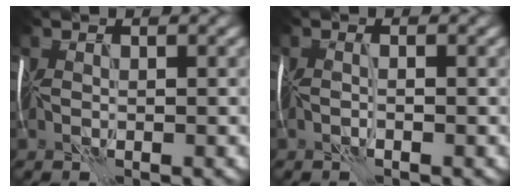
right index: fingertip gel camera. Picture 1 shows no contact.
{"total": 0.8, "force": [-0.7, -0.5, 0.0], "torque": [-0.005, -0.010, -0.012]}